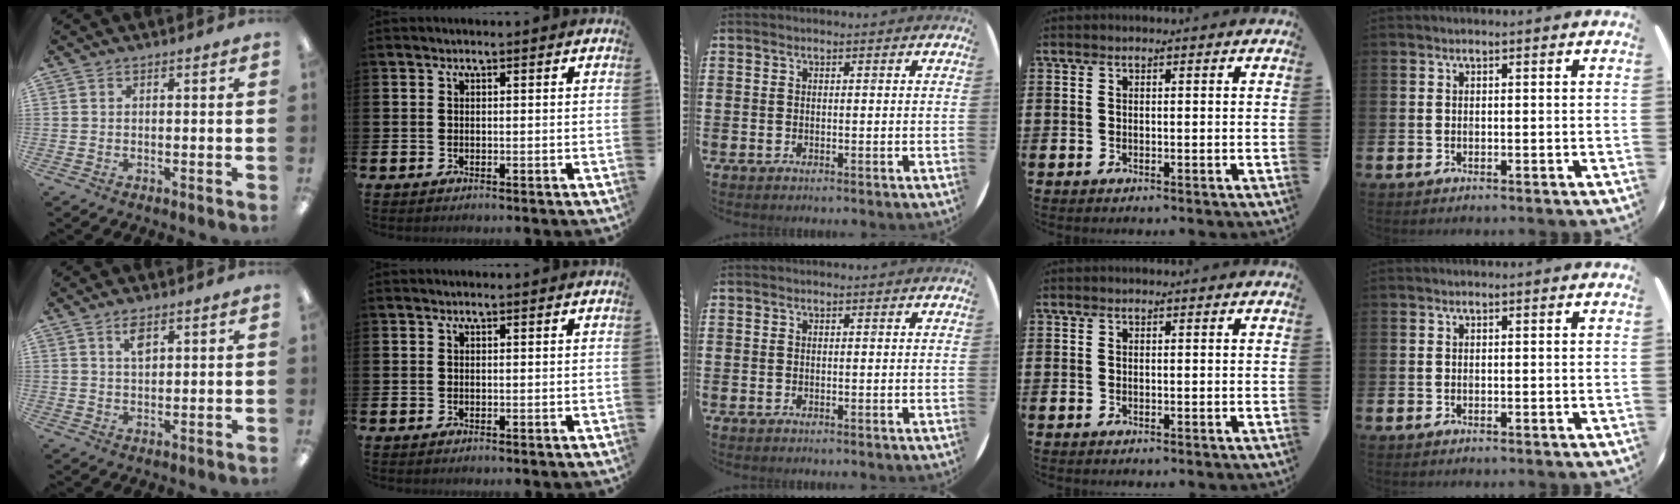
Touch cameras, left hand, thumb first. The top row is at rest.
{"thumb": {"total": 3.7, "force": [2.2, 1.7, 2.5], "torque": [-0.038, -0.003, 0.036]}}